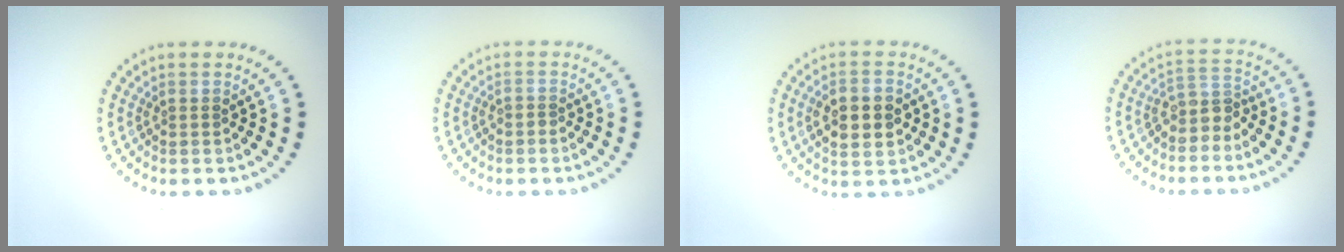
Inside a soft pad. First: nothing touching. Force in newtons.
{"total": 0.5, "press": 0.2, "slide": 0.5}
{"total": 5.0, "press": 5.0, "slide": 0.2}
{"total": 2.6, "press": 2.0, "slide": 1.6}